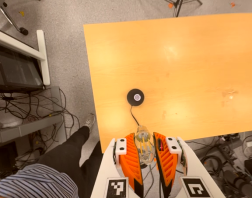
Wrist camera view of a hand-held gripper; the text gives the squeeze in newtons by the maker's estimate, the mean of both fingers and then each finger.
{"total": 21.6, "left": 26.0, "right": 17.2}